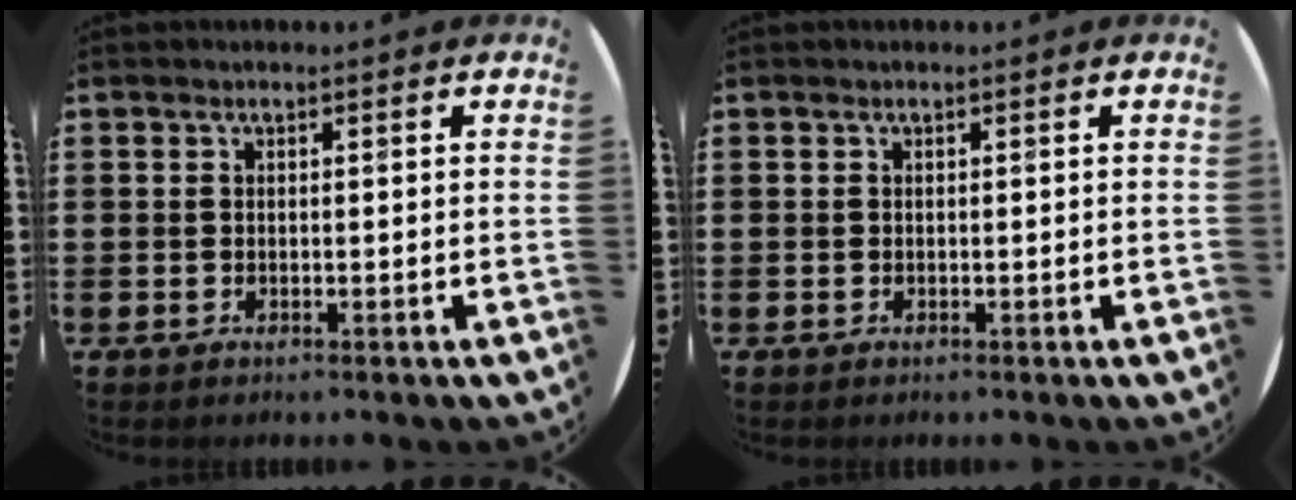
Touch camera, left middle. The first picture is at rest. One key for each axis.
{"total": 0.0}